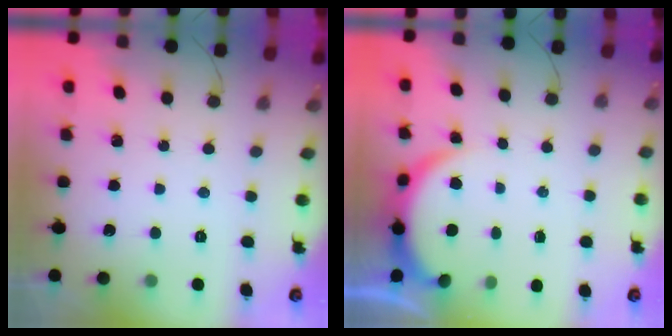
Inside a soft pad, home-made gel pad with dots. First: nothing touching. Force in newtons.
{"total": 4.3, "press": 4.3, "slide": 0.6}